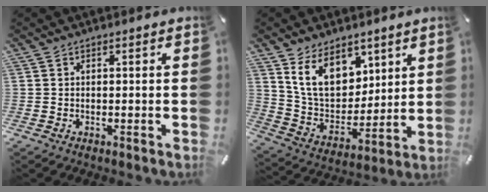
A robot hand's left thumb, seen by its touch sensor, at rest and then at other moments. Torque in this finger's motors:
{"motor_torque": [2.42, 2.43, 1.41, -1.37, 0.35]}